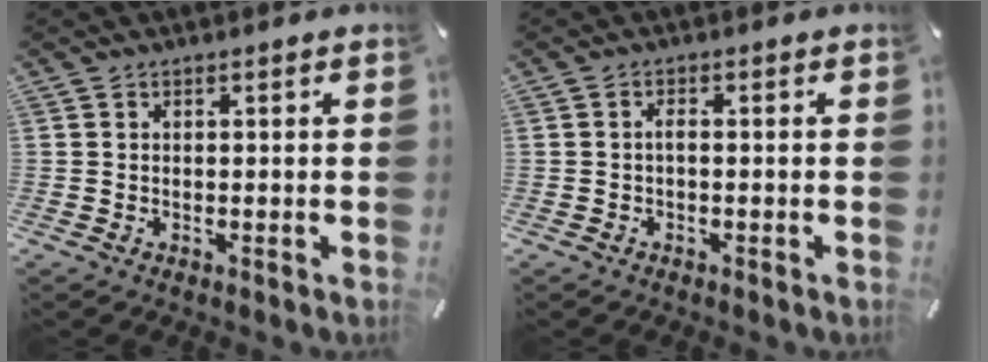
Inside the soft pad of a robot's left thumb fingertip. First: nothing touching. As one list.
[{"total": 1.4, "force": [-0.3, 0.4, 1.3], "torque": [-0.026, 0.002, -0.007]}]